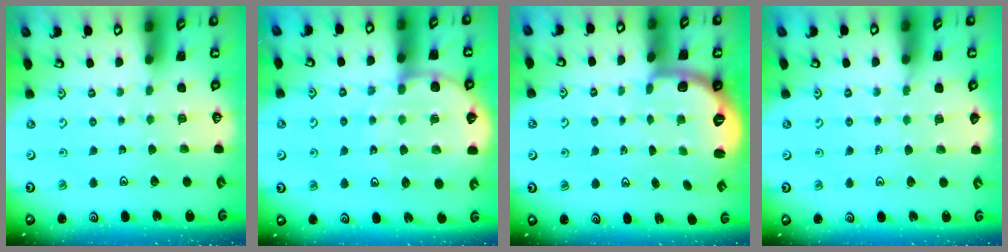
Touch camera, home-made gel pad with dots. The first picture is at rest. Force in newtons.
{"total": 9.6, "press": 9.1, "slide": 3.1}
{"total": 2.7, "press": 1.7, "slide": 2.1}
{"total": 2.9, "press": 2.8, "slide": 0.5}